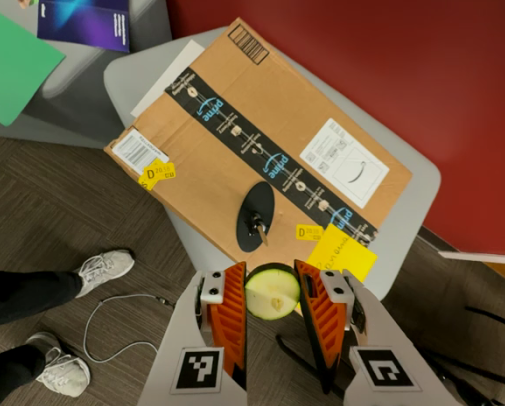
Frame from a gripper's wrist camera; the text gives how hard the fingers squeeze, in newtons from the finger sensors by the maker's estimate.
{"total": 10.4, "left": 10.6, "right": 10.2}